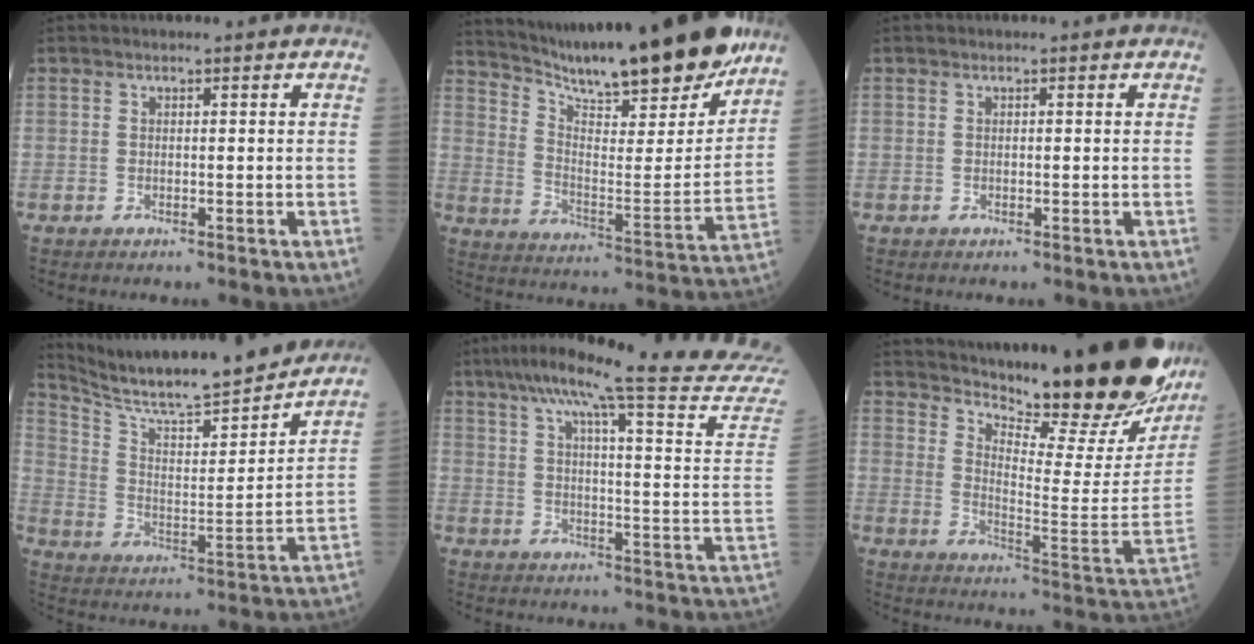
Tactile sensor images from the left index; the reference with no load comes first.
{"total": 23.8, "force": [20.8, 2.1, 11.5], "torque": [-0.193, -0.050, 0.303]}
{"total": 0.0}
{"total": 22.1, "force": [20.1, 1.0, 9.0], "torque": [-0.159, -0.032, 0.301]}
{"total": 28.9, "force": [25.9, -0.8, 12.7], "torque": [-0.195, -0.082, 0.320]}
{"total": 26.5, "force": [22.6, 3.3, 13.6], "torque": [-0.217, -0.096, 0.297]}